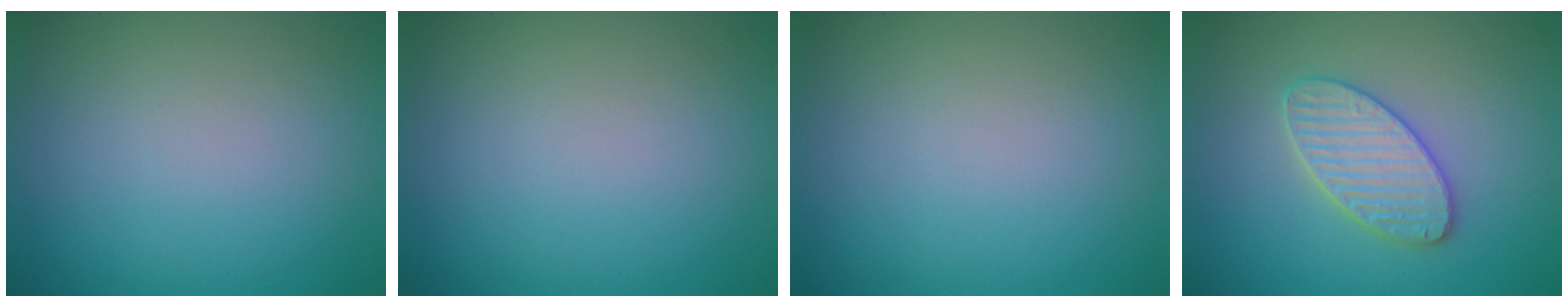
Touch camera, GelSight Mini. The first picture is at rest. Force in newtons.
{"total": 0.0}
{"total": 0.0}
{"total": 3.5, "press": 3.5, "slide": 0.3}